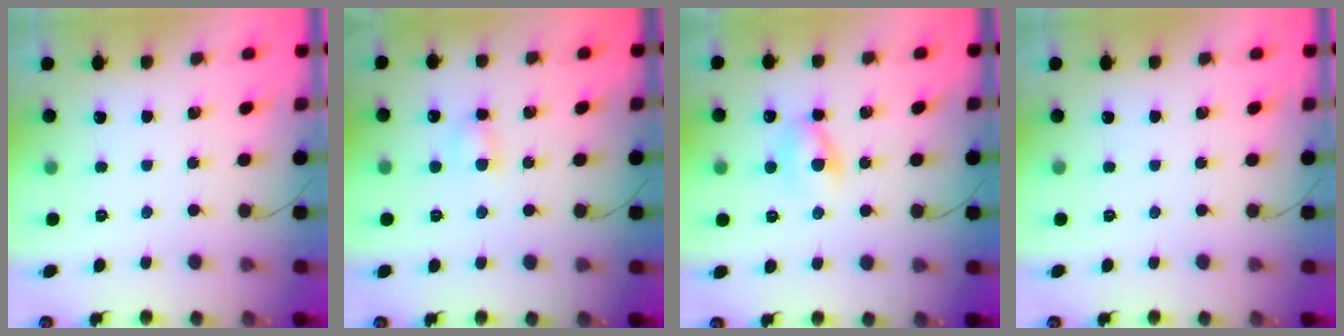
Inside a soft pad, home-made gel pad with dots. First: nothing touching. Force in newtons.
{"total": 3.9, "press": 3.7, "slide": 1.2}
{"total": 4.9, "press": 4.8, "slide": 1.2}
{"total": 0.0}